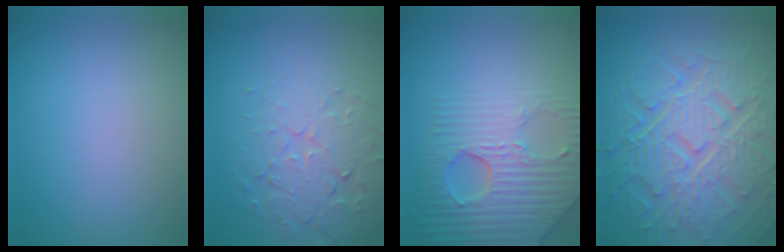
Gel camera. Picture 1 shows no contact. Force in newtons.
{"total": 4.2, "press": 3.9, "slide": 1.5}
{"total": 6.7, "press": 5.5, "slide": 4.0}
{"total": 10.1, "press": 6.9, "slide": 7.3}